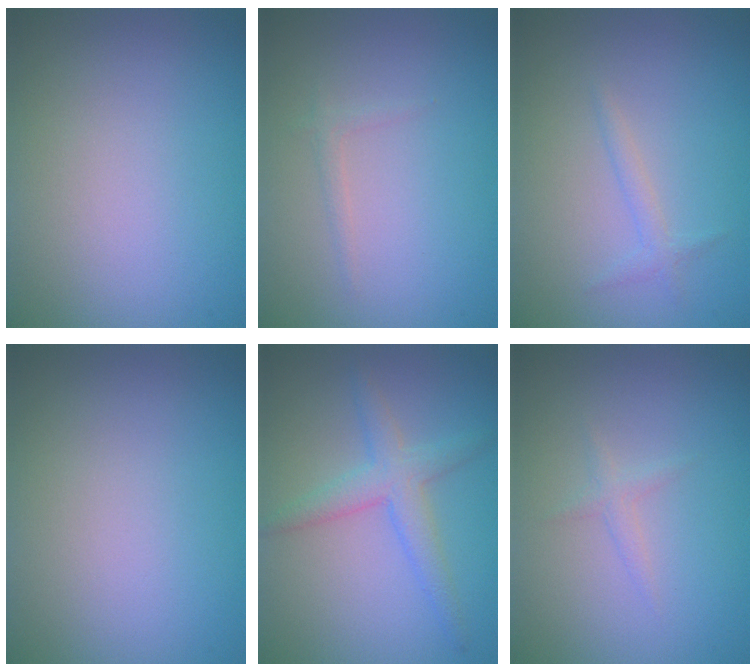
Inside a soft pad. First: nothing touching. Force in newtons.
{"total": 0.8, "press": 0.8, "slide": 0.1}
{"total": 1.1, "press": 1.1, "slide": 0.1}
{"total": 0.0}
{"total": 3.1, "press": 3.1, "slide": 0.0}
{"total": 0.5, "press": 0.5, "slide": 0.0}